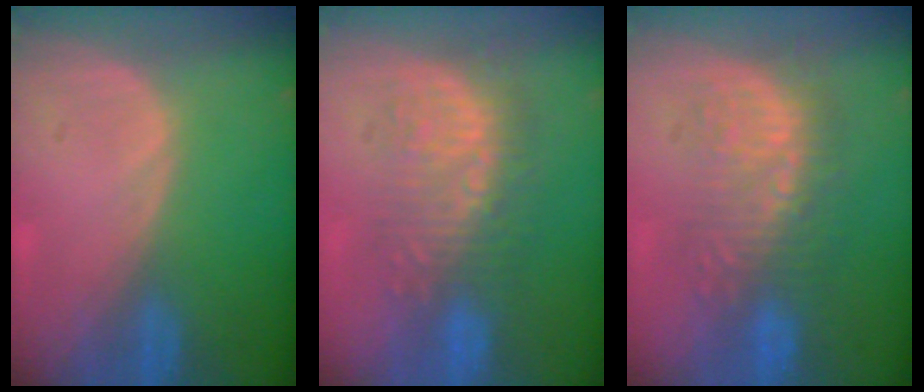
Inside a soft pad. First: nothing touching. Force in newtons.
{"total": 8.9, "press": 8.7, "slide": 2.0}
{"total": 8.8, "press": 8.6, "slide": 1.7}